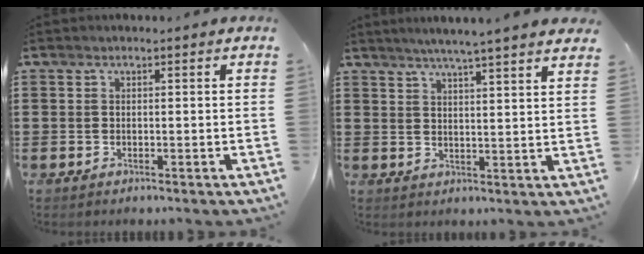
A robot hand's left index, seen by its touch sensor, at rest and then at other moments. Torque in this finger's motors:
{"motor_torque": [0.14, -1.09, 0.74, 0.19]}